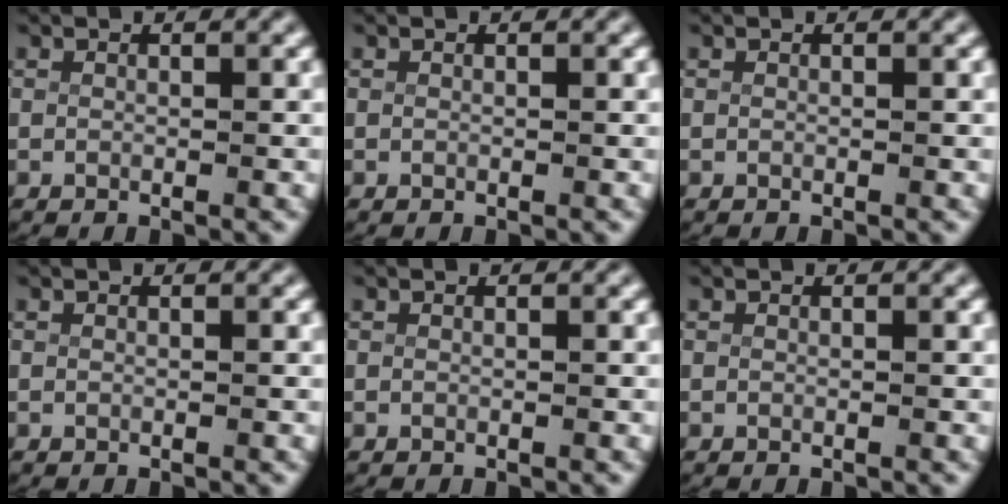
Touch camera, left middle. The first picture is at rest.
{"total": 0.0}
{"total": 0.0}
{"total": 0.0}
{"total": 0.0}
{"total": 0.0}